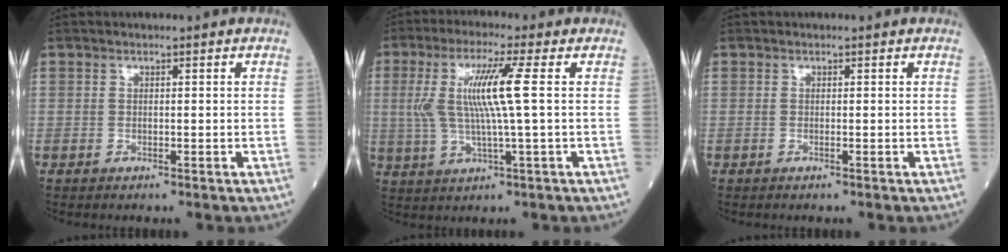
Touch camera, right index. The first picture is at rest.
{"total": 9.3, "force": [1.4, -0.4, 9.2], "torque": [-0.196, 0.005, 0.027]}
{"total": 0.0}